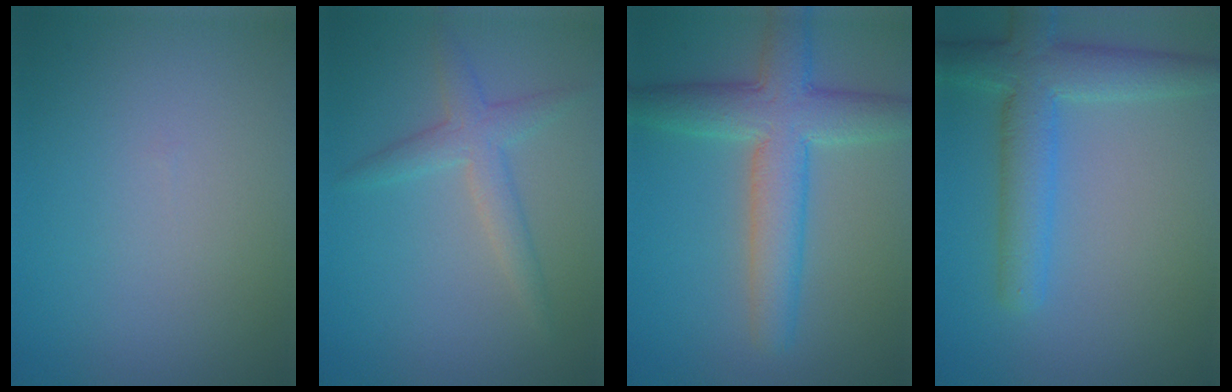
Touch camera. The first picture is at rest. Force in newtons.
{"total": 2.7, "press": 2.7, "slide": 0.1}
{"total": 6.6, "press": 6.6, "slide": 0.3}
{"total": 5.4, "press": 5.4, "slide": 0.2}